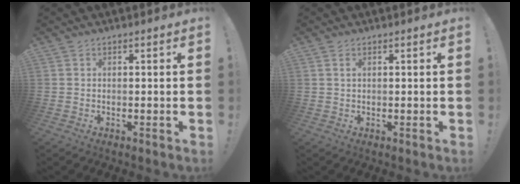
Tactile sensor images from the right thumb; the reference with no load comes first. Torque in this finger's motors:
{"motor_torque": [-0.19, -0.13, -0.02, 0.11, -0.10]}